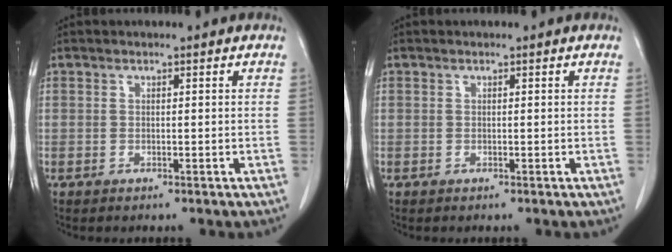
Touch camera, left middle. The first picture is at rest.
{"total": 0.0}